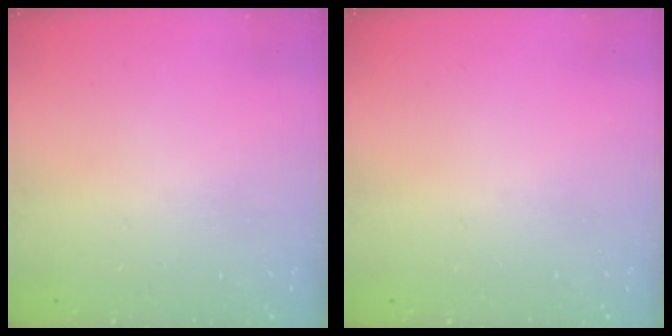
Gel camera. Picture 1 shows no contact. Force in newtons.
{"total": 0.0}